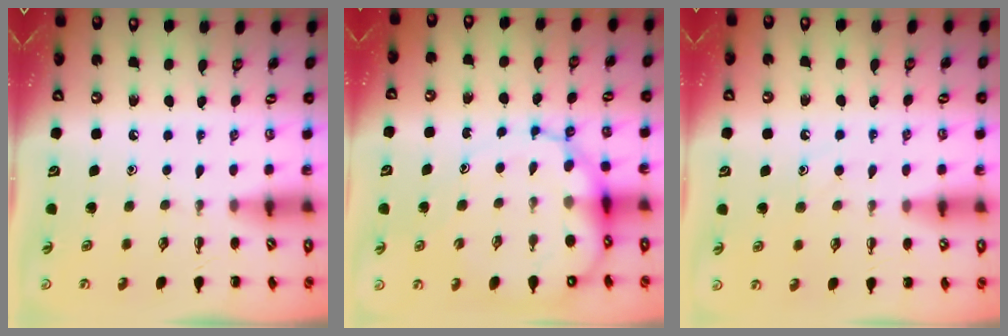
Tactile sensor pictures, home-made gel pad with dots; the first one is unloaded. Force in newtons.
{"total": 13.5, "press": 13.0, "slide": 3.4}
{"total": 6.6, "press": 6.5, "slide": 1.2}